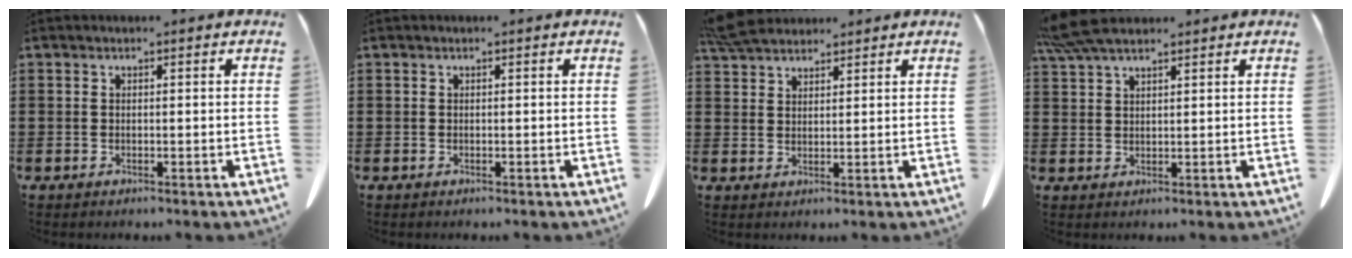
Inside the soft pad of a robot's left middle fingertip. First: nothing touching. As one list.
[{"total": 0.0}, {"total": 4.9, "force": [4.5, 1.2, 1.6], "torque": [-0.044, -0.005, 0.088]}, {"total": 5.9, "force": [4.8, 1.3, 3.2], "torque": [-0.082, -0.008, 0.090]}]